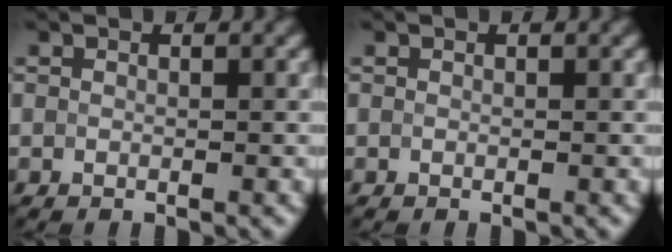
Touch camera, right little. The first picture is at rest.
{"total": 0.0}